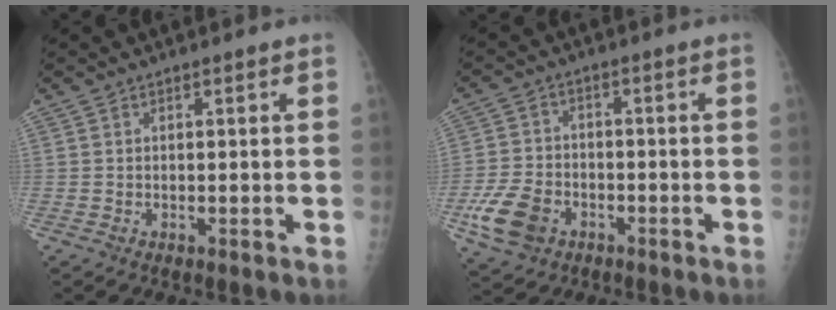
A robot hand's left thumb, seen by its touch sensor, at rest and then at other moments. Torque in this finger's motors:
{"motor_torque": [-0.26, 0.32, -0.17, -0.23, -0.02]}